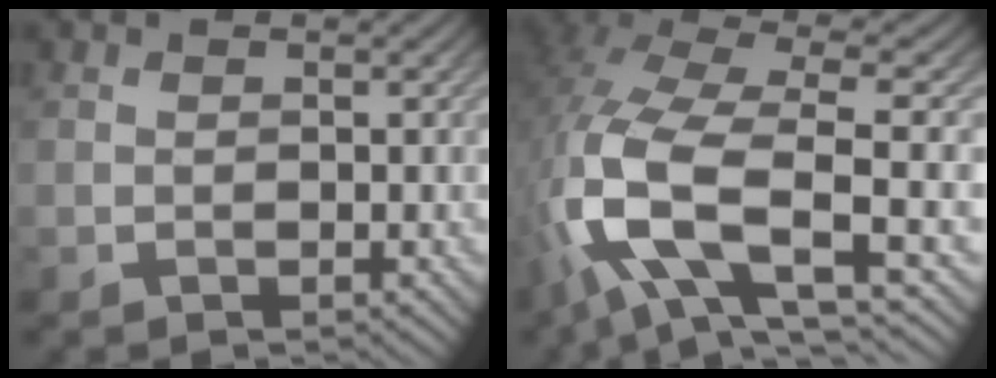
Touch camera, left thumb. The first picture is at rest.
{"total": 14.0, "force": [-3.6, 5.5, 12.4], "torque": [-0.282, -0.011, -0.067]}